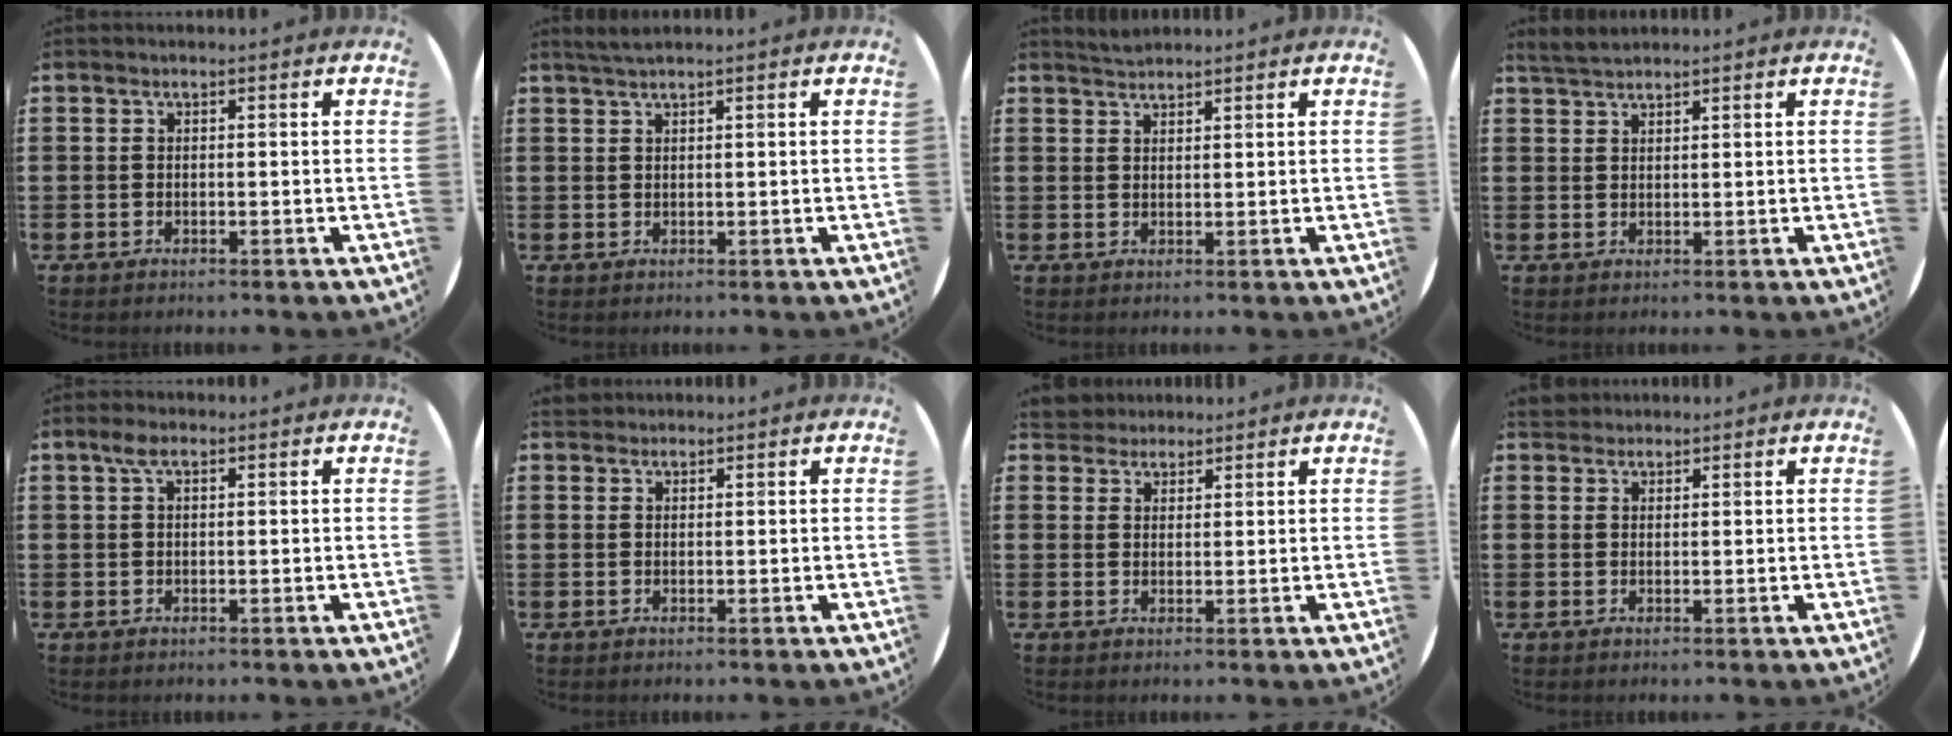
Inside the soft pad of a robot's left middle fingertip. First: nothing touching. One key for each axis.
{"total": 1.4, "fx": 1.2, "fy": -0.1, "fz": 0.8, "tx": -0.015, "ty": 0.001, "tz": 0.022}
{"total": 1.7, "fx": 1.7, "fy": 0.2, "fz": 0.1, "tx": -0.005, "ty": 0.003, "tz": 0.034}
{"total": 2.5, "fx": 2.3, "fy": 0.5, "fz": 0.7, "tx": -0.019, "ty": 0.003, "tz": 0.045}
{"total": 2.2, "fx": 1.1, "fy": 0.9, "fz": 1.6, "tx": -0.029, "ty": 0.003, "tz": 0.017}
{"total": 1.2, "fx": 1.1, "fy": 0.4, "fz": 0.0, "tx": -0.003, "ty": 0.003, "tz": 0.022}
{"total": 3.2, "fx": 3.0, "fy": 1.1, "fz": -0.1, "tx": -0.007, "ty": -0.001, "tz": 0.057}
{"total": 2.0, "fx": 1.8, "fy": 0.7, "fz": 0.1, "tx": -0.005, "ty": 0.007, "tz": 0.037}